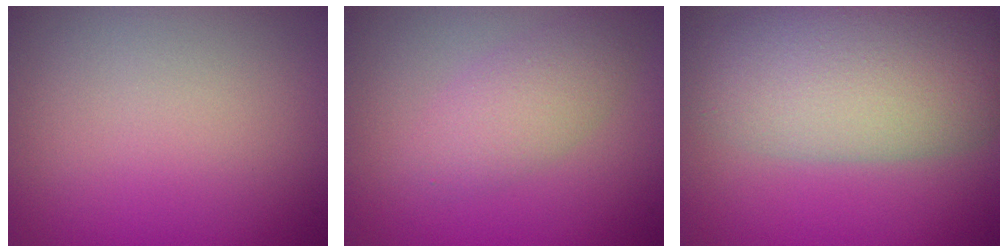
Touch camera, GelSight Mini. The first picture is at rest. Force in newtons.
{"total": 2.8, "press": 2.8, "slide": 0.0}
{"total": 9.4, "press": 9.4, "slide": 0.5}